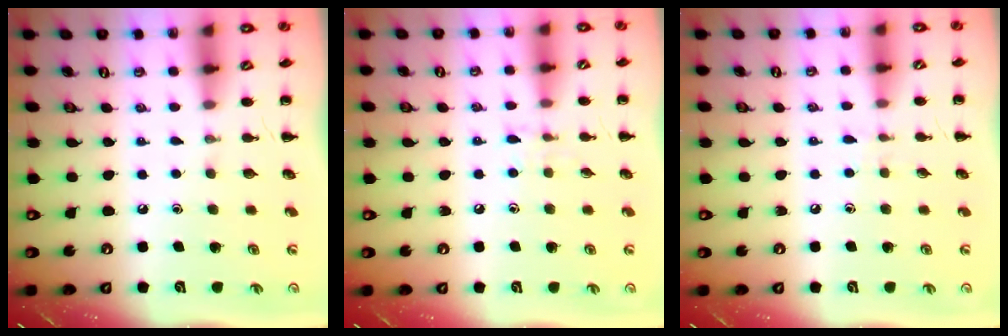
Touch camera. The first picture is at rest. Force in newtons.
{"total": 5.4, "press": 5.1, "slide": 1.9}
{"total": 4.2, "press": 3.8, "slide": 1.8}